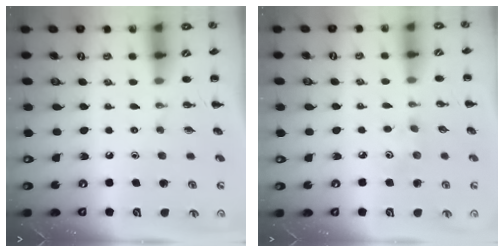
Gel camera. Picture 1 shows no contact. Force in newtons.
{"total": 2.7, "press": 2.6, "slide": 0.8}